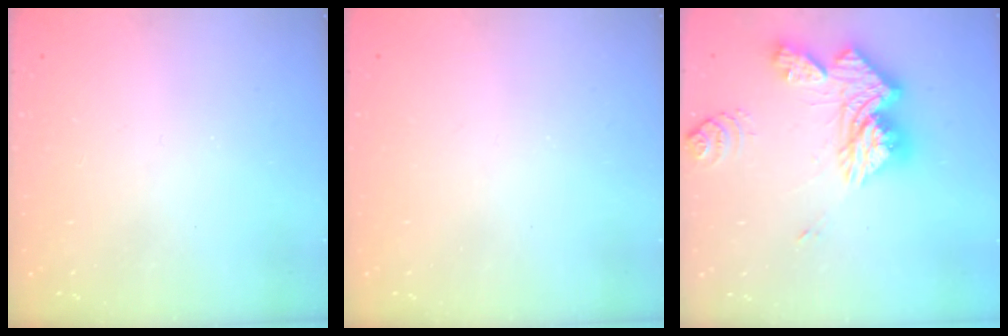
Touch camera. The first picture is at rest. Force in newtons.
{"total": 0.0}
{"total": 19.3, "press": 19.1, "slide": 2.0}